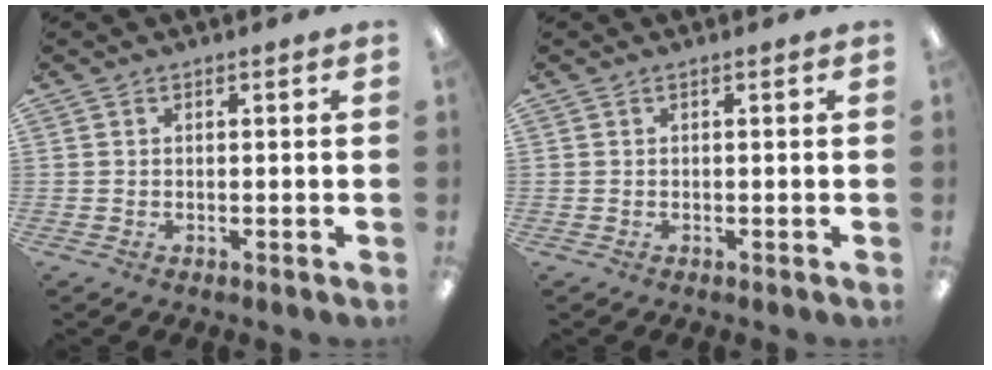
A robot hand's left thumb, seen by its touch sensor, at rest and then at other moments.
{"total": 0.0}